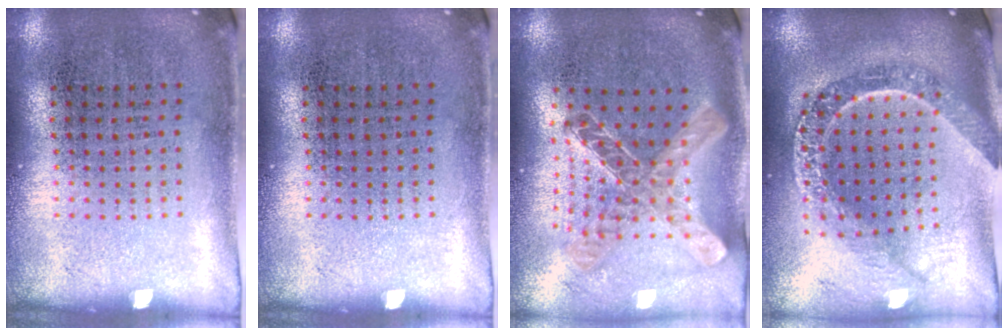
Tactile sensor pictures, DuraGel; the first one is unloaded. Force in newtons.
{"total": 0.0}
{"total": 1.2, "press": 1.1, "slide": 0.5}
{"total": 2.5, "press": 2.1, "slide": 1.4}